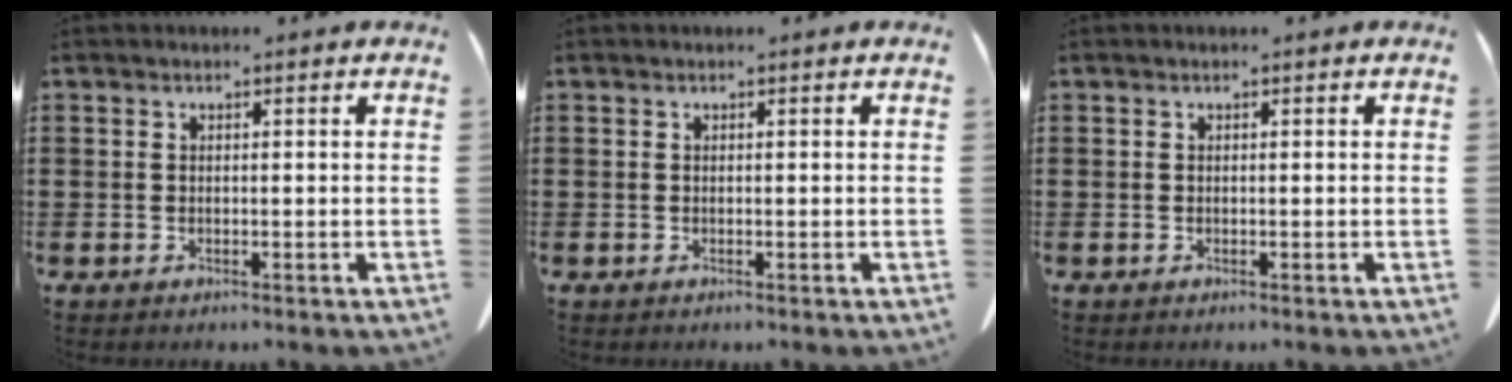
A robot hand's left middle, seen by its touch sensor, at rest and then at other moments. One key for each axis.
{"total": 0.0}
{"total": 0.0}